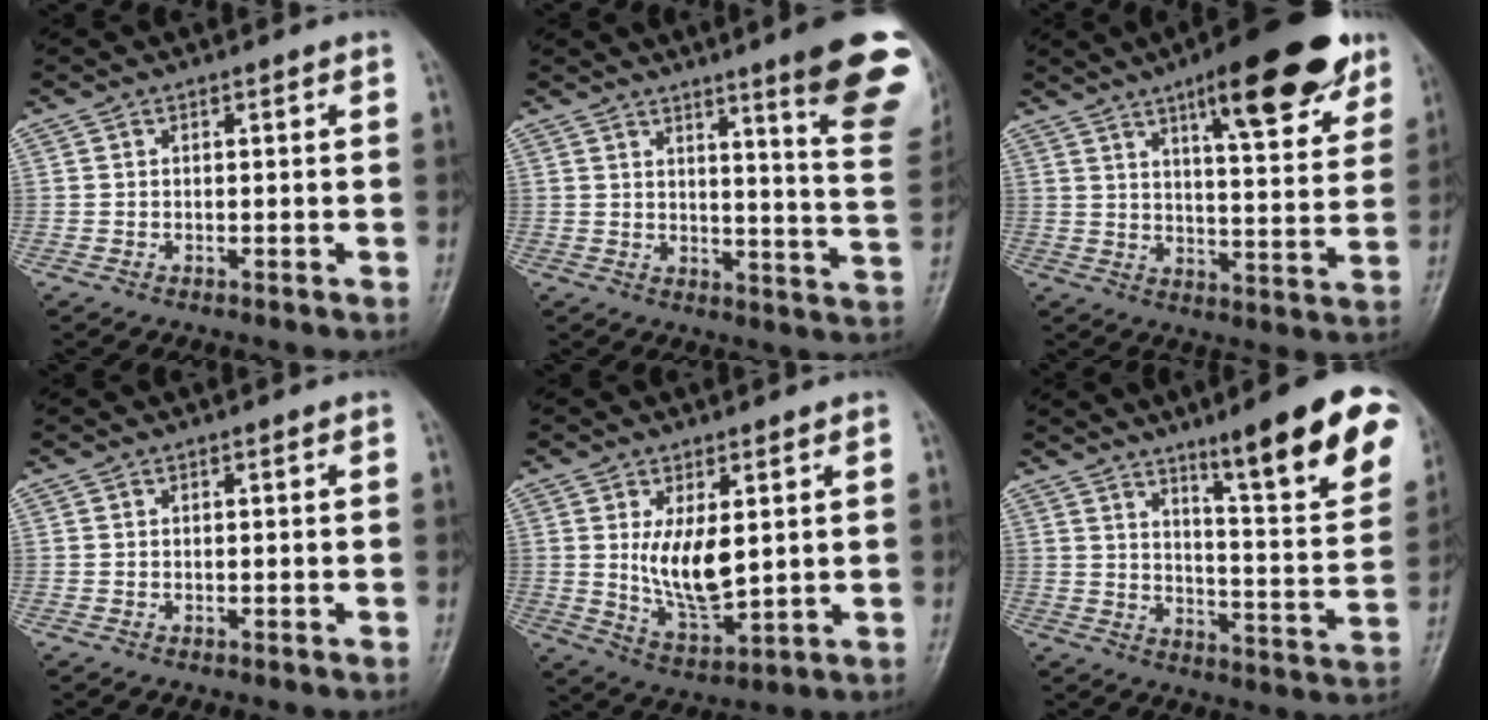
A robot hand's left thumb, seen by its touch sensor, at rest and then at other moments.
{"total": 17.8, "force": [10.8, 1.8, 14.1], "torque": [-0.148, -0.064, 0.127]}
{"total": 19.1, "force": [11.3, 5.4, 14.4], "torque": [-0.167, -0.042, 0.164]}
{"total": 0.0}
{"total": 9.2, "force": [1.6, 4.2, 8.0], "torque": [-0.129, -0.029, 0.045]}
{"total": 19.7, "force": [11.7, 3.3, 15.5], "torque": [-0.172, -0.058, 0.168]}